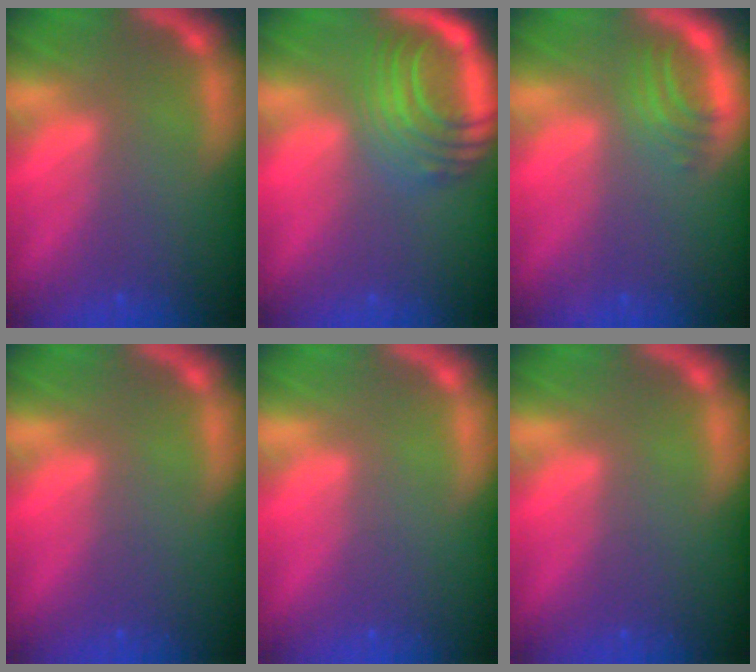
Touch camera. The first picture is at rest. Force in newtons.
{"total": 8.5}
{"total": 2.9}
{"total": 0.0}
{"total": 0.0}
{"total": 0.0}